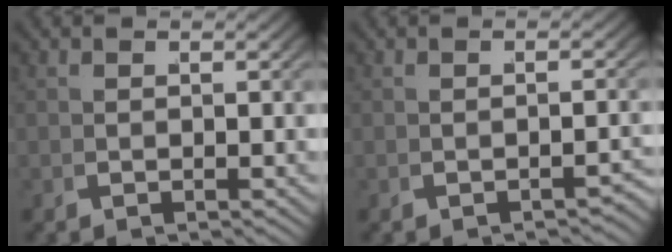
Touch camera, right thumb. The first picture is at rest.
{"total": 1.9, "force": [-1.7, 0.3, 0.6], "torque": [-0.013, 0.001, -0.024]}